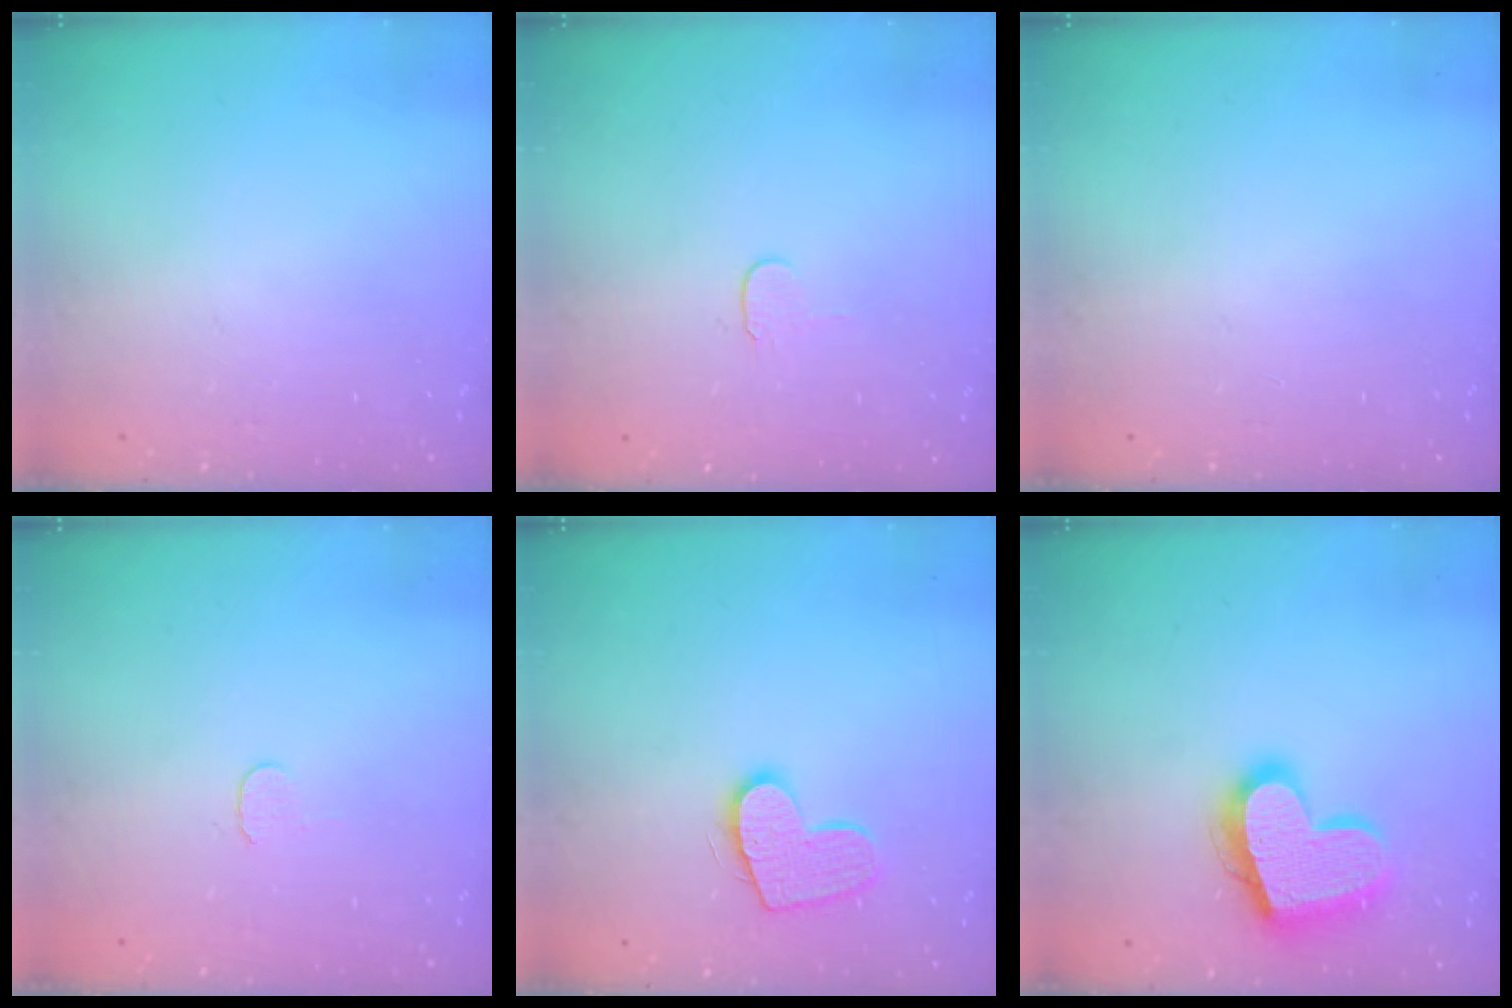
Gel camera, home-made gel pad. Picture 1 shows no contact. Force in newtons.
{"total": 3.9, "press": 3.8, "slide": 0.4}
{"total": 0.0}
{"total": 3.7, "press": 3.7, "slide": 0.3}
{"total": 11.1, "press": 11.1, "slide": 0.6}
{"total": 20.3, "press": 20.3, "slide": 1.5}